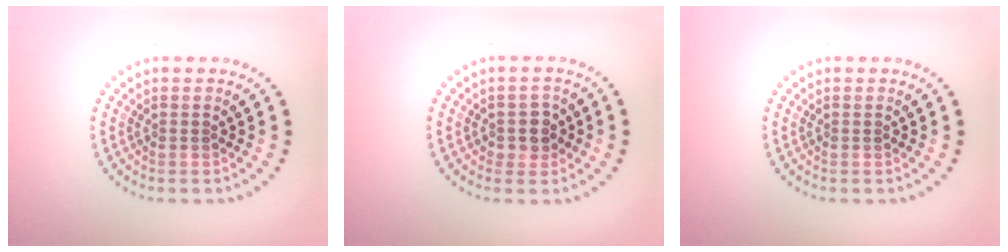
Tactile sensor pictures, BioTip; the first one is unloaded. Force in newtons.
{"total": 2.0, "press": 1.8, "slide": 0.7}
{"total": 0.0}